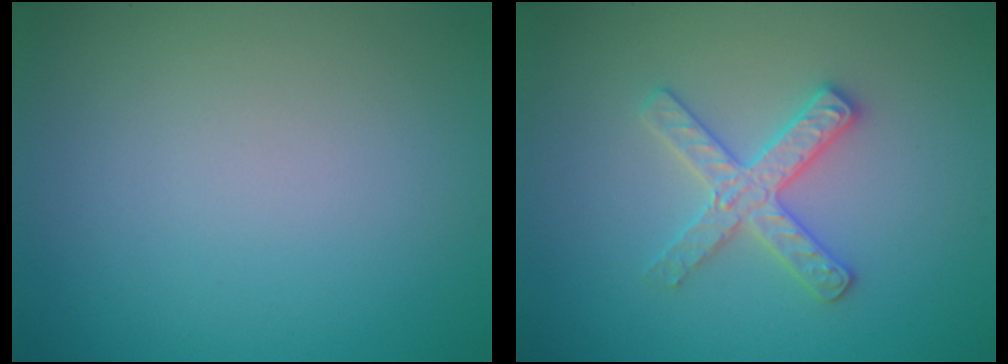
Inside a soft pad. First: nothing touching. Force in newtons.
{"total": 2.8, "press": 2.8, "slide": 0.3}